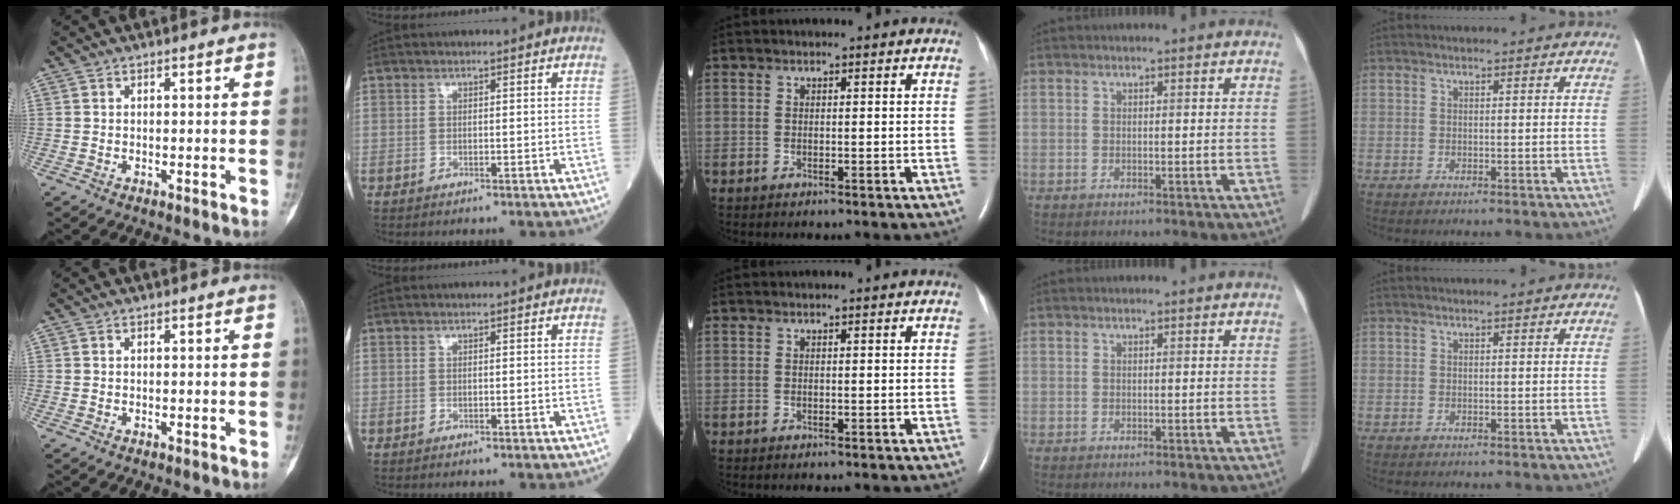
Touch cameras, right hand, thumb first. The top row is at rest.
{}